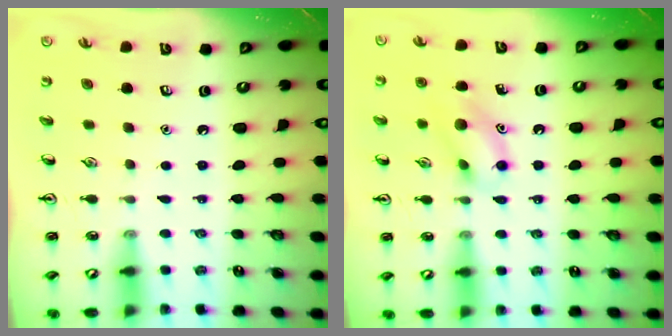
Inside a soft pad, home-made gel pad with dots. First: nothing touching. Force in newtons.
{"total": 11.7, "press": 11.6, "slide": 0.7}